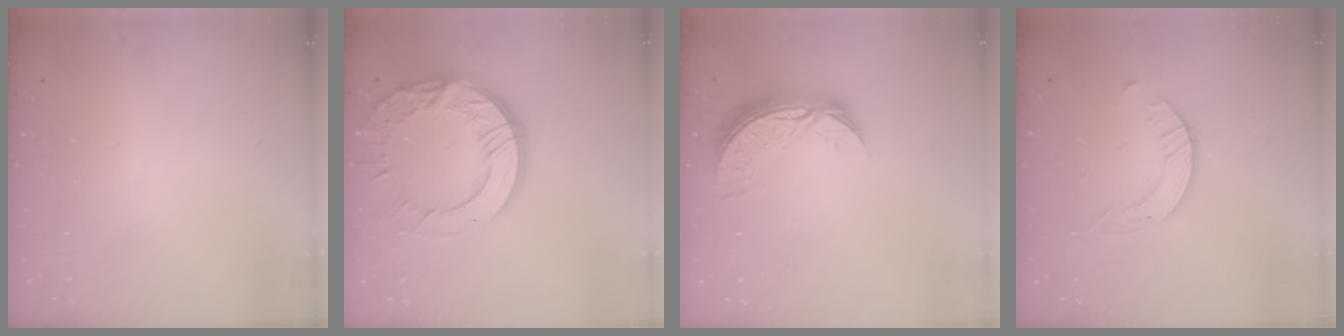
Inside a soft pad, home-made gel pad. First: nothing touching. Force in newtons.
{"total": 17.0, "press": 17.0, "slide": 1.2}
{"total": 8.0, "press": 8.0, "slide": 0.7}
{"total": 2.6, "press": 2.6, "slide": 0.3}